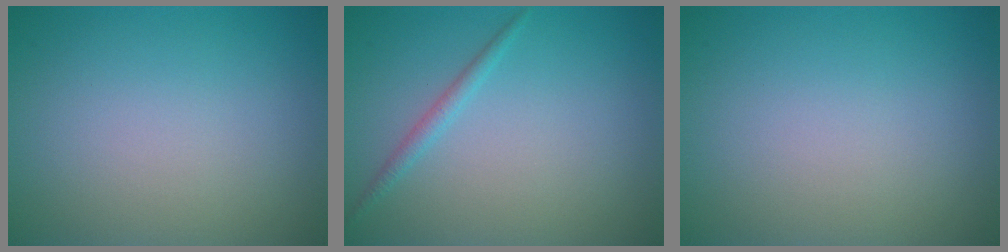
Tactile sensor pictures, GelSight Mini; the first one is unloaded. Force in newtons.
{"total": 1.2, "press": 1.2, "slide": 0.0}
{"total": 0.0}